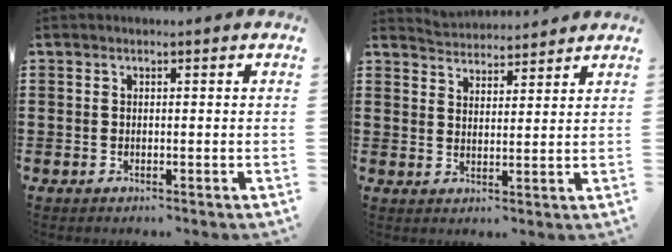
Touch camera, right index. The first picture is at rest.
{"total": 3.2, "force": [3.1, 0.1, -0.8], "torque": [0.003, -0.017, 0.059]}